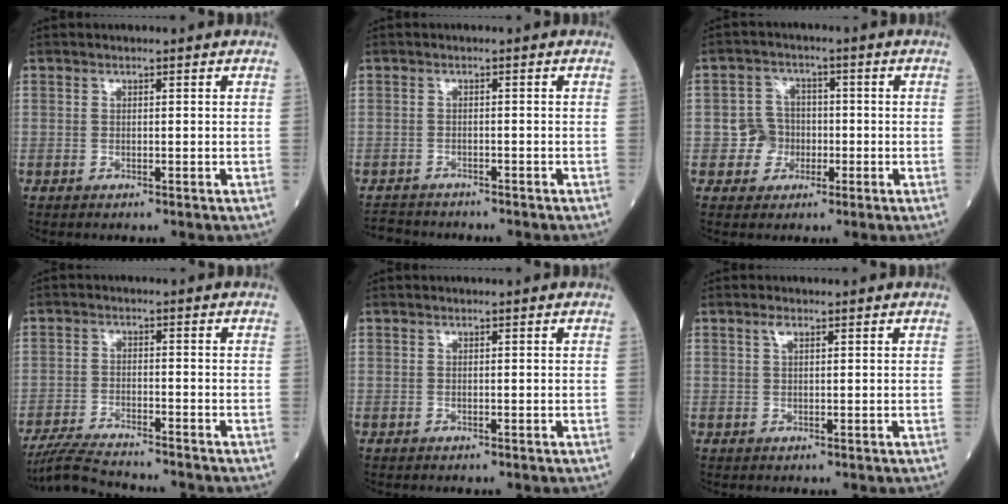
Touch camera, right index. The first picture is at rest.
{"total": 4.8, "force": [-4.6, 0.9, 0.8], "torque": [-0.012, -0.013, -0.073]}
{"total": 4.5, "force": [-1.2, 4.3, 0.6], "torque": [-0.006, 0.014, -0.021]}
{"total": 9.1, "force": [-8.4, 0.2, 3.3], "torque": [-0.058, -0.019, -0.143]}
{"total": 0.0}
{"total": 1.2, "force": [0.7, 0.4, 0.9], "torque": [-0.019, 0.006, 0.013]}